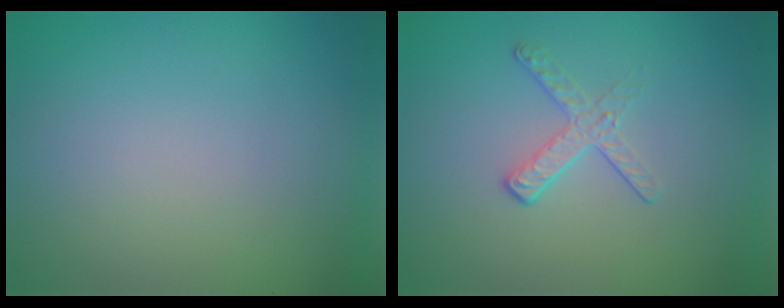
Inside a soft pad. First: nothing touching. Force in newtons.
{"total": 1.9, "press": 1.1, "slide": 1.6}